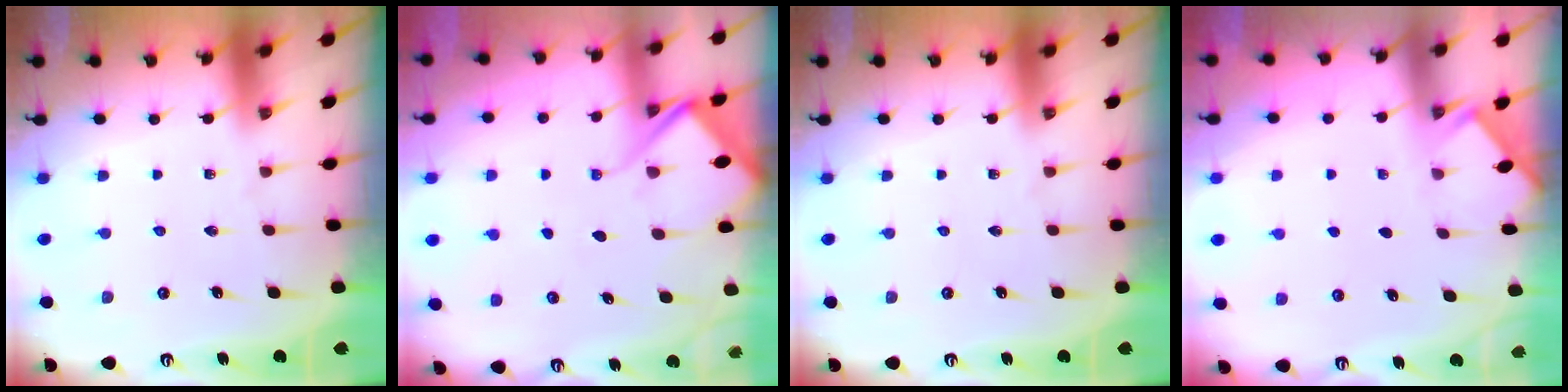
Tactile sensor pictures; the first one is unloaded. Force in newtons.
{"total": 8.7, "press": 8.6, "slide": 1.1}
{"total": 0.0}
{"total": 2.0, "press": 2.0, "slide": 0.3}